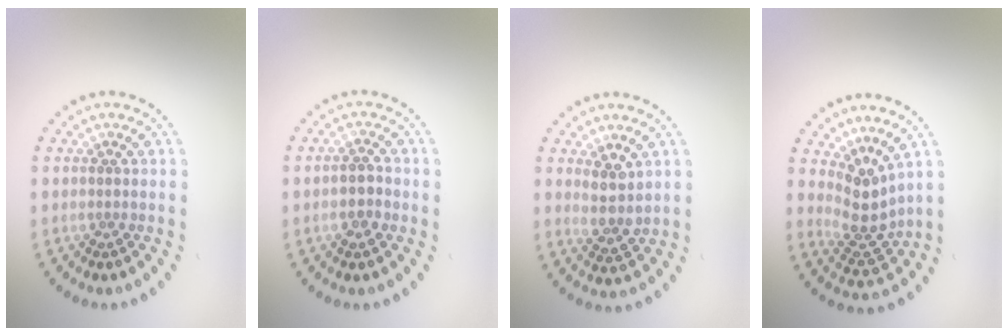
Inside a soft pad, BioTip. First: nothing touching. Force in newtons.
{"total": 1.7, "press": 1.7, "slide": 0.3}
{"total": 2.7, "press": 2.3, "slide": 1.5}
{"total": 3.4, "press": 2.6, "slide": 2.2}